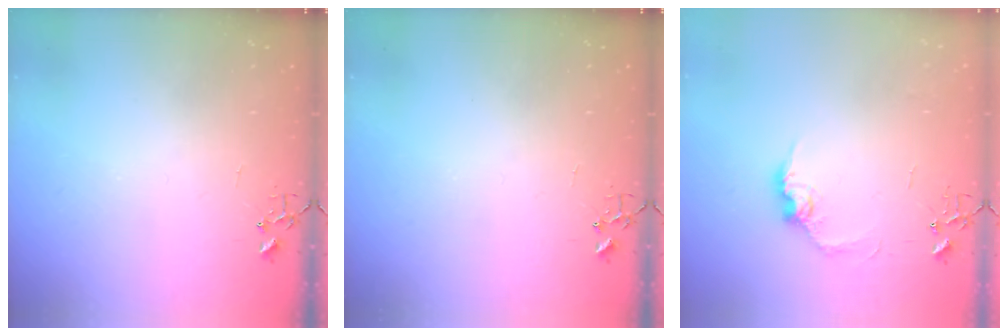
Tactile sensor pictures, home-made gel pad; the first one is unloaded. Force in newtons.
{"total": 0.0}
{"total": 10.1, "press": 10.0, "slide": 0.5}